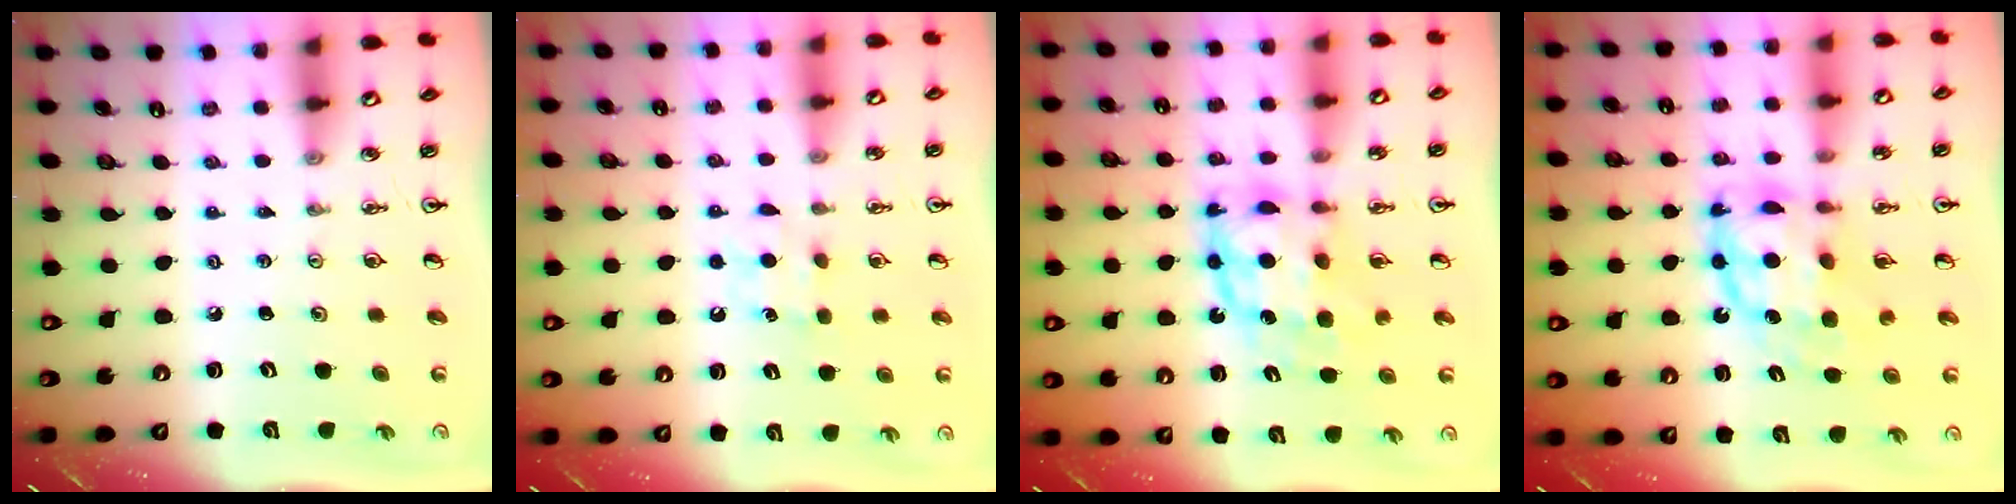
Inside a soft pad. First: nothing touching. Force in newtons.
{"total": 8.0, "press": 8.0, "slide": 0.8}
{"total": 9.5, "press": 9.5, "slide": 0.9}
{"total": 11.2, "press": 11.2, "slide": 0.8}